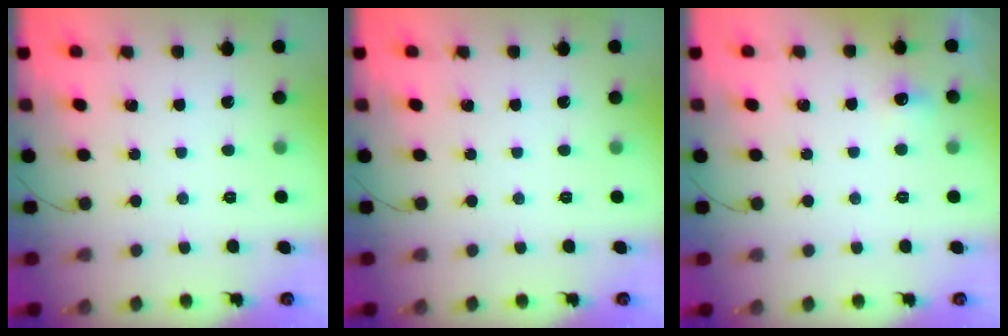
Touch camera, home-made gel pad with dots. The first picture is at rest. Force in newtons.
{"total": 0.0}
{"total": 4.3, "press": 4.0, "slide": 1.5}